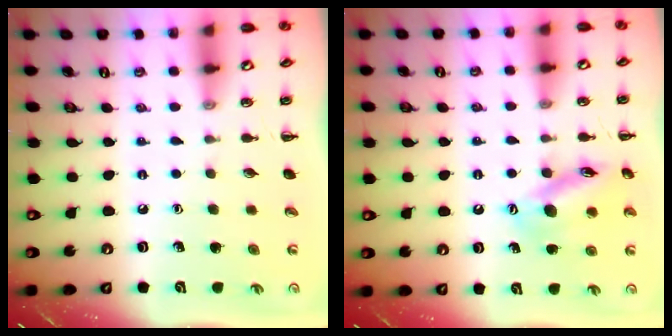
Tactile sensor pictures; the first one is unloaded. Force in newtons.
{"total": 13.2, "press": 13.0, "slide": 2.2}